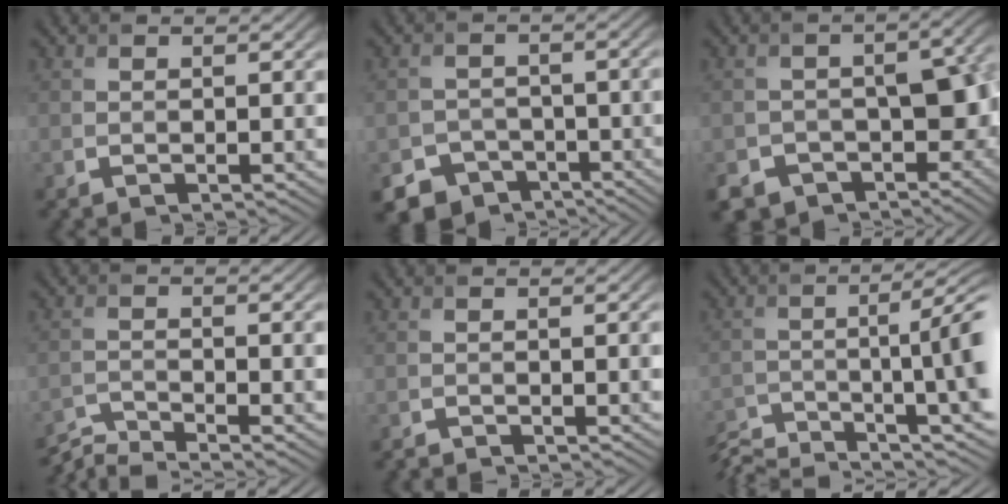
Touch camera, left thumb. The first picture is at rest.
{"total": 7.2, "force": [-5.3, 4.5, 1.8], "torque": [-0.033, -0.017, -0.080]}
{"total": 12.2, "force": [-5.1, 8.7, 6.9], "torque": [-0.102, -0.048, -0.062]}
{"total": 5.3, "force": [-4.3, 0.9, 3.0], "torque": [-0.056, -0.007, -0.088]}
{"total": 1.8, "force": [-1.2, 0.4, 1.3], "torque": [-0.019, -0.001, -0.027]}
{"total": 12.6, "force": [-7.4, 2.0, 10.0], "torque": [-0.135, -0.006, -0.128]}